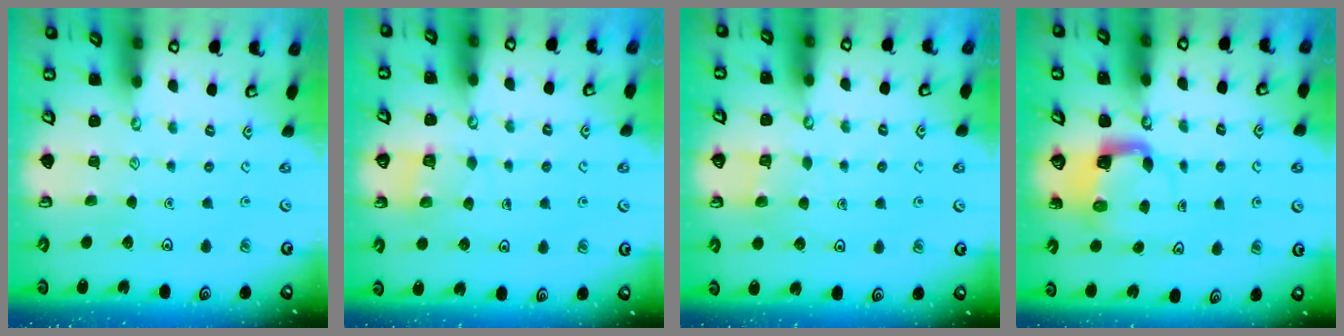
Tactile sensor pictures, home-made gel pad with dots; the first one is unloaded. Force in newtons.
{"total": 6.1, "press": 6.1, "slide": 0.4}
{"total": 4.8, "press": 4.8, "slide": 0.2}
{"total": 4.0, "press": 3.9, "slide": 0.4}